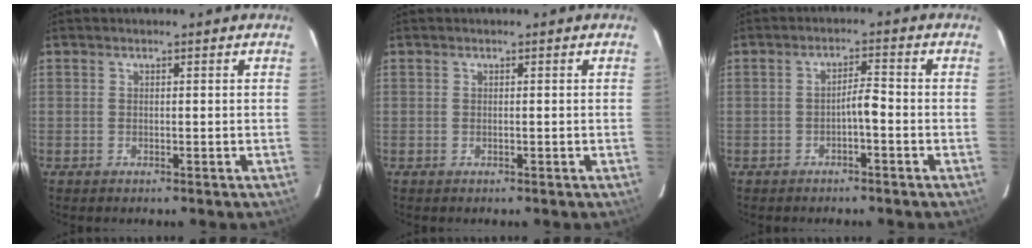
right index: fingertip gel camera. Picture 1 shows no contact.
{"total": 0.0}
{"total": 2.7, "force": [-1.1, 0.4, 2.4], "torque": [-0.036, 0.007, -0.020]}